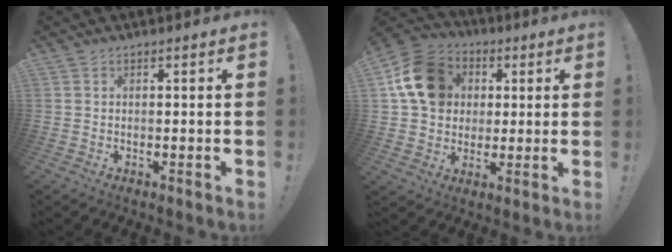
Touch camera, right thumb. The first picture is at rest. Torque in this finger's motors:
{"motor_torque": [1.16, 1.08, 0.35, -0.08, 0.05]}